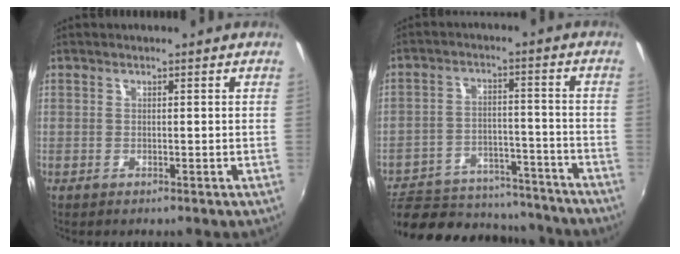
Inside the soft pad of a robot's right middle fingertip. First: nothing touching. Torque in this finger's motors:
{"motor_torque": [0.83, -1.31, -0.06, -0.03]}